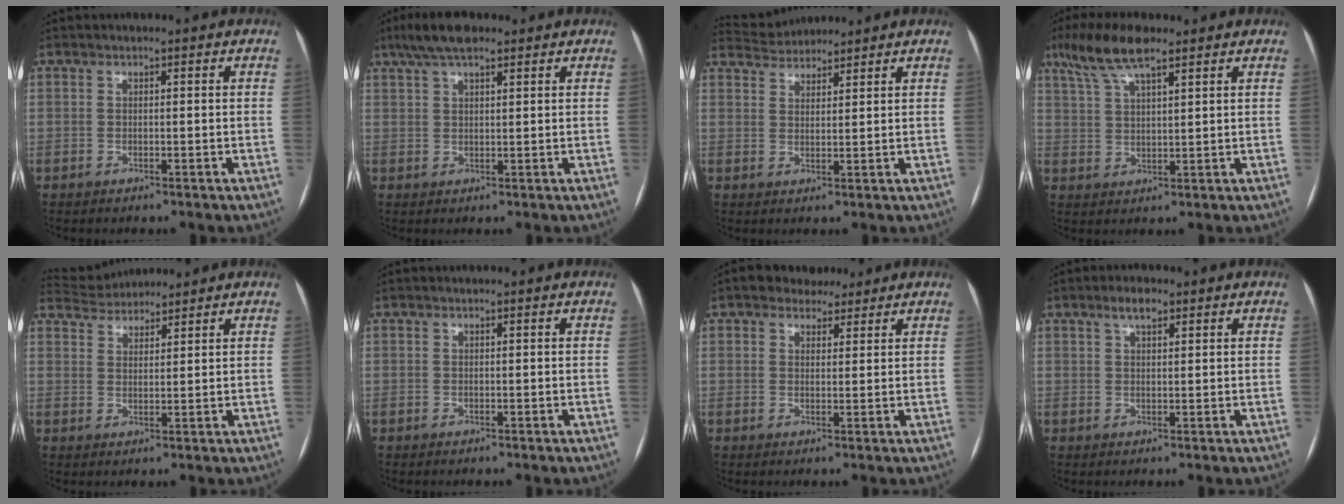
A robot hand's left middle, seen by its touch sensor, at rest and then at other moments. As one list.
[{"total": 6.6, "force": [4.7, 1.9, 4.2], "torque": [-0.086, 0.026, 0.084]}, {"total": 4.8, "force": [4.8, 0.6, 0.1], "torque": [-0.009, 0.026, 0.085]}, {"total": 8.2, "force": [5.8, 1.6, 5.7], "torque": [-0.120, 0.022, 0.108]}, {"total": 5.7, "force": [5.6, 0.8, 0.6], "torque": [-0.017, 0.028, 0.099]}, {"total": 0.0}, {"total": 4.5, "force": [3.4, 2.6, 1.2], "torque": [-0.013, 0.014, 0.053]}, {"total": 2.8, "force": [1.9, 1.0, 1.9], "torque": [-0.037, 0.008, 0.032]}]